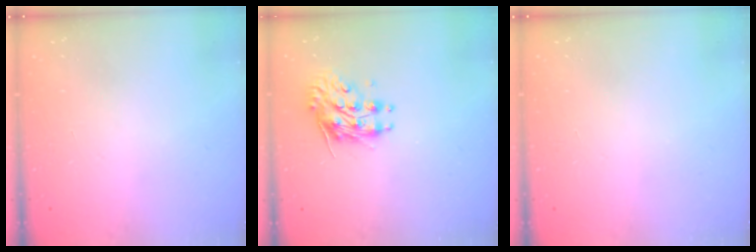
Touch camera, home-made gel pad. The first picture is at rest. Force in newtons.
{"total": 9.2, "press": 9.2, "slide": 0.2}
{"total": 0.0}